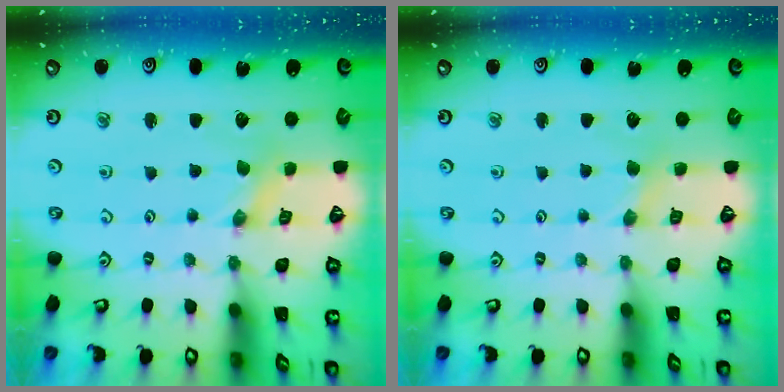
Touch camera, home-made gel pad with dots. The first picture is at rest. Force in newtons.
{"total": 2.2, "press": 2.2, "slide": 0.4}